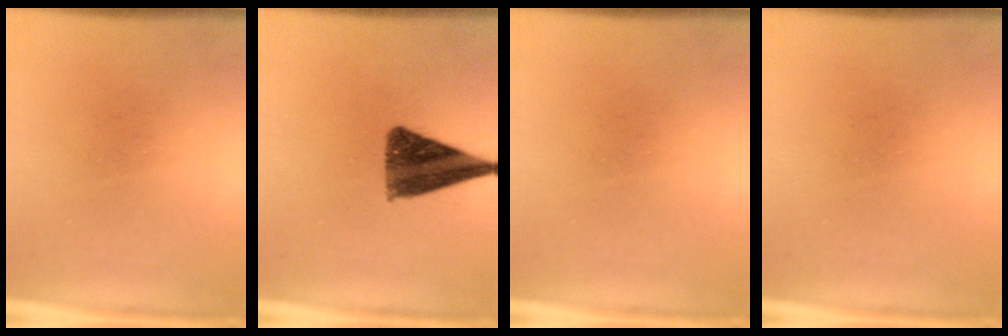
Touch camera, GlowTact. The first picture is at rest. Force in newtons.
{"total": 10.8}
{"total": 0.0}
{"total": 0.0}